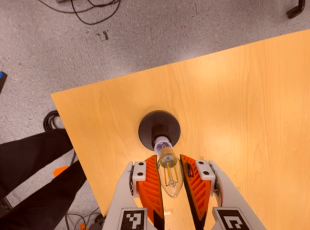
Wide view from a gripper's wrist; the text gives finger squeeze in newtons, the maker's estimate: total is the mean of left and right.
{"total": 12.2, "left": 12.6, "right": 11.8}